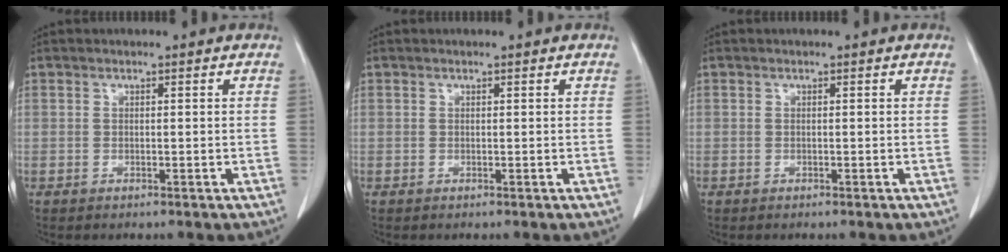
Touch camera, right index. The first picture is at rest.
{"total": 0.0}
{"total": 0.0}